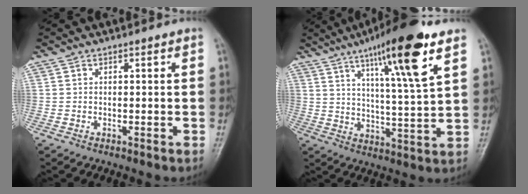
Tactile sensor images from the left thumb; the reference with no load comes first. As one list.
[{"total": 16.6, "force": [9.2, 2.0, 13.7], "torque": [-0.215, -0.040, 0.148]}]